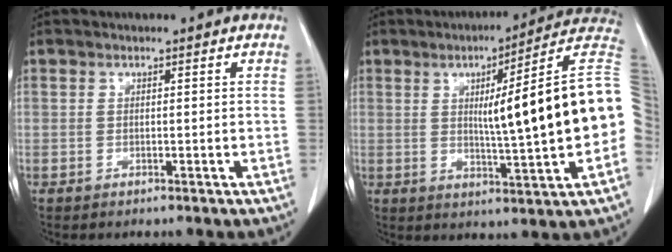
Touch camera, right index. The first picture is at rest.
{"total": 17.9, "force": [0.6, -0.4, 17.9], "torque": [-0.224, 0.017, 0.002]}